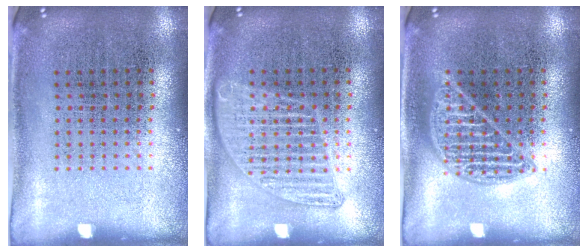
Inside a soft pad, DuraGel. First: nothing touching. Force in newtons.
{"total": 1.2, "press": 1.2, "slide": 0.1}
{"total": 2.0, "press": 2.0, "slide": 0.2}